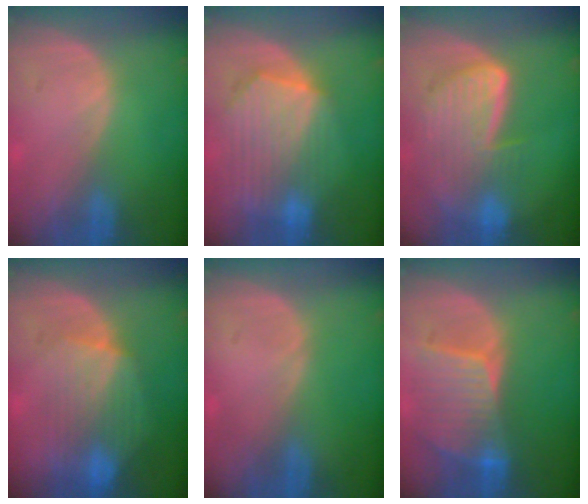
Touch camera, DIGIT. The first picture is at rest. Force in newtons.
{"total": 10.3, "press": 8.9, "slide": 5.1}
{"total": 9.3, "press": 8.1, "slide": 4.6}
{"total": 8.8, "press": 8.1, "slide": 3.5}
{"total": 0.0}
{"total": 8.7, "press": 7.8, "slide": 3.9}